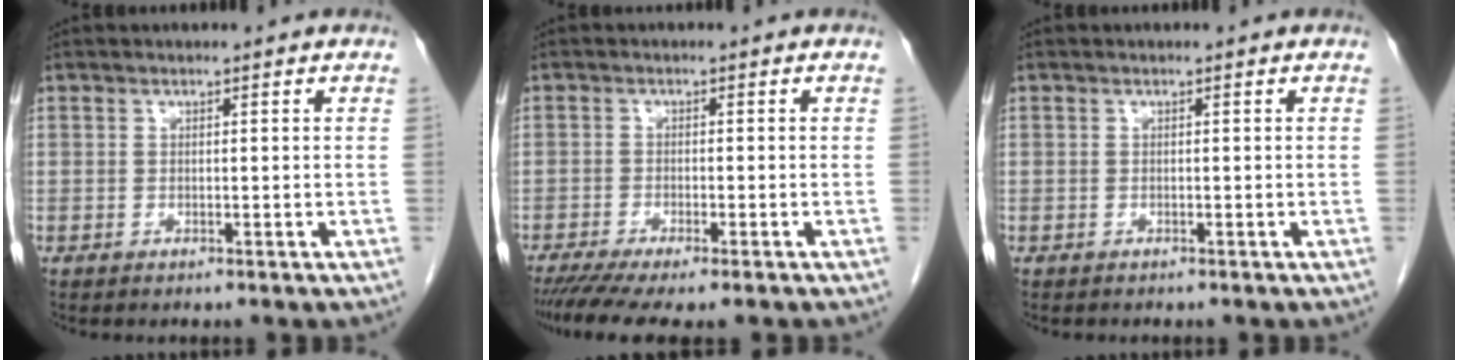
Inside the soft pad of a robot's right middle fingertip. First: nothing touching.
{"total": 8.5, "force": [-6.8, 1.0, 5.1], "torque": [-0.073, -0.015, -0.107]}
{"total": 0.0}